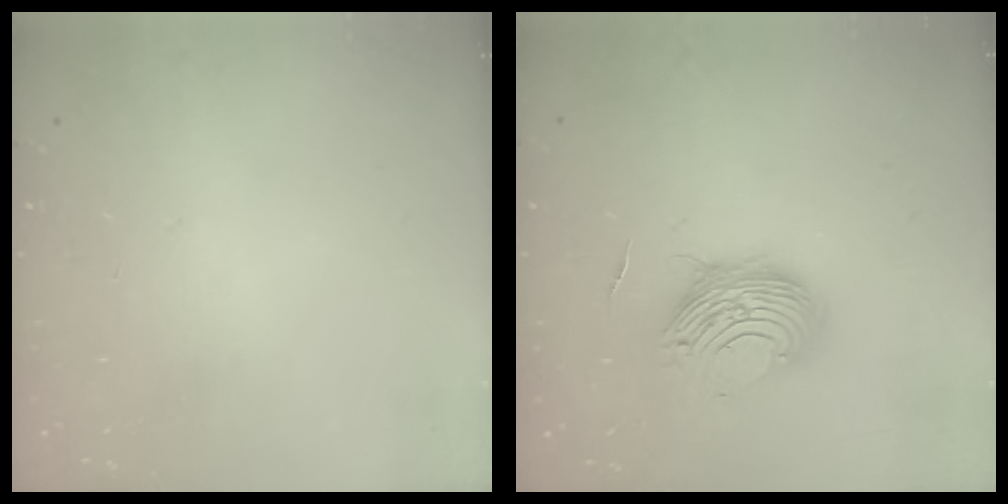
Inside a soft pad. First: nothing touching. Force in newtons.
{"total": 10.7, "press": 10.7, "slide": 0.8}